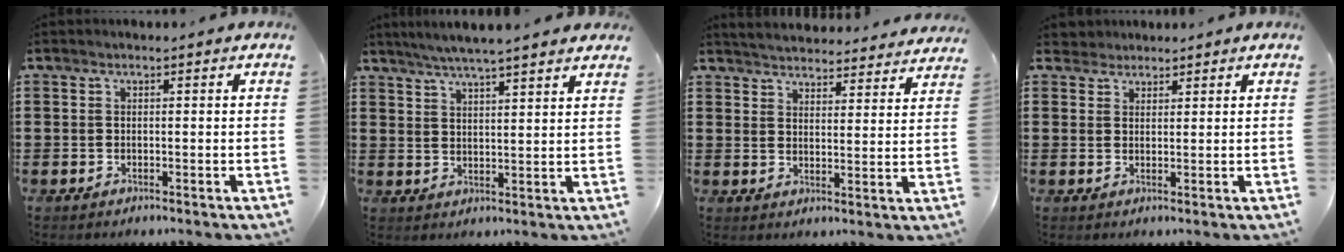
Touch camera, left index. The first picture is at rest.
{"total": 4.9, "force": [4.5, -0.3, 1.8], "torque": [-0.050, -0.019, 0.080]}
{"total": 4.2, "force": [4.2, -0.2, 0.2], "torque": [-0.022, -0.028, 0.073]}
{"total": 2.2, "force": [2.0, 1.0, -0.2], "torque": [-0.003, 0.008, 0.039]}